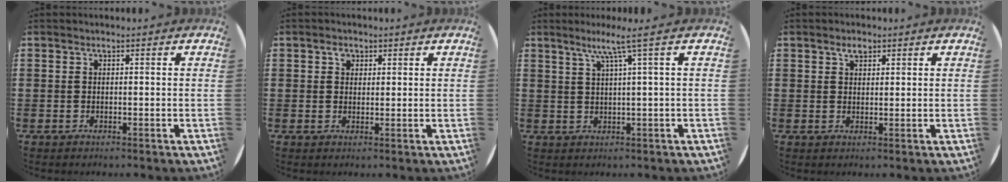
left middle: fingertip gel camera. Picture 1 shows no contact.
{"total": 1.6, "force": [0.9, 1.1, 0.5], "torque": [0.004, -0.002, 0.014]}
{"total": 4.5, "force": [2.3, -0.6, 3.8], "torque": [-0.078, 0.001, 0.035]}
{"total": 1.7, "force": [1.2, 0.9, 0.7], "torque": [-0.007, 0.002, 0.021]}